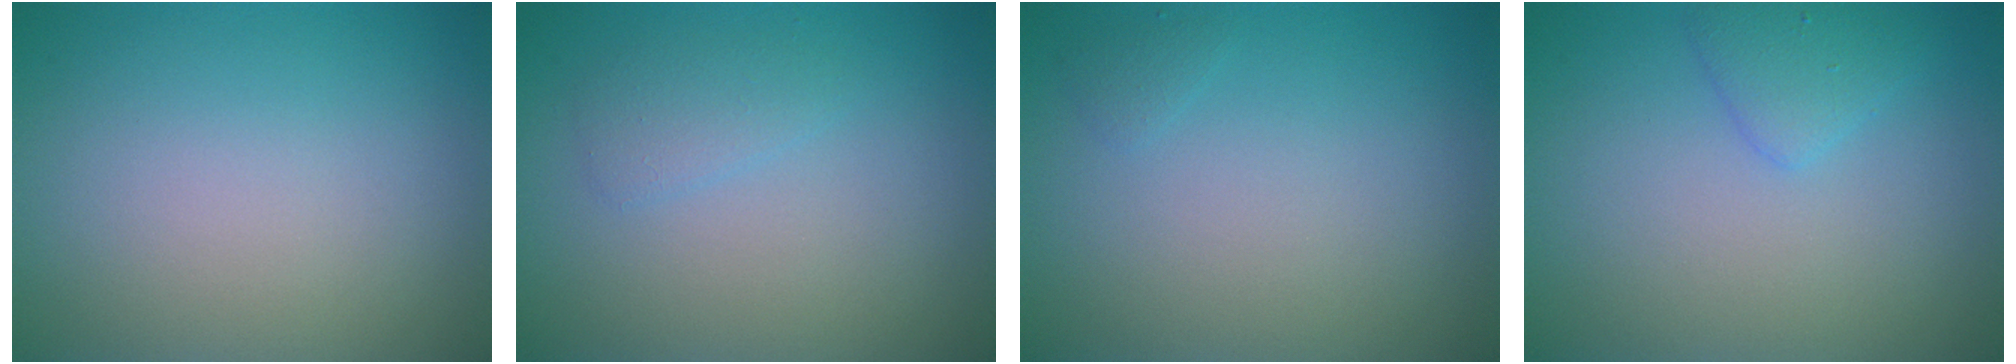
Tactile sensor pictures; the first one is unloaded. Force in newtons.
{"total": 1.4, "press": 1.4, "slide": 0.1}
{"total": 0.5, "press": 0.5, "slide": 0.1}
{"total": 1.8, "press": 1.8, "slide": 0.1}